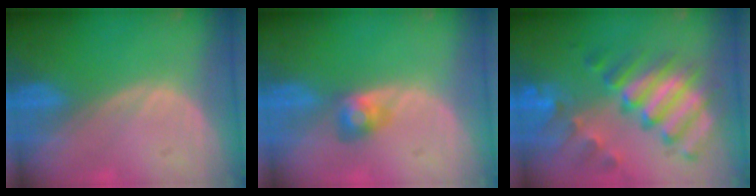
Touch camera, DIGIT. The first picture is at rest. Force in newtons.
{"total": 2.7, "press": 2.7, "slide": 0.0}
{"total": 11.7, "press": 10.0, "slide": 6.0}